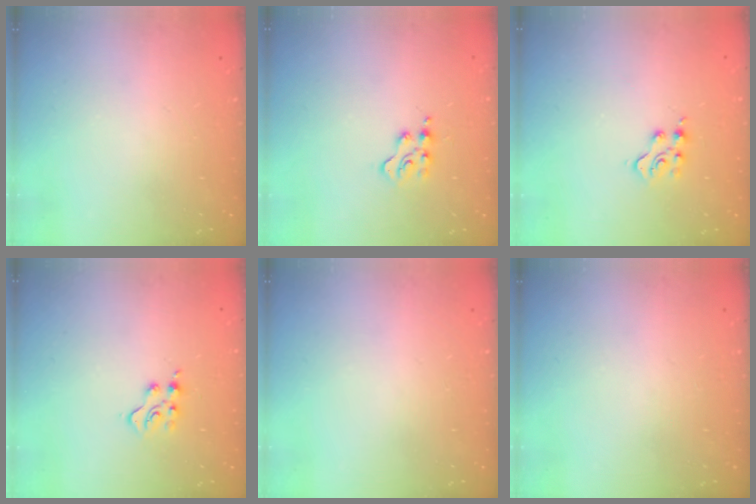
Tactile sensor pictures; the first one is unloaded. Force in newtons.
{"total": 4.1, "press": 4.1, "slide": 0.4}
{"total": 4.2, "press": 4.1, "slide": 0.5}
{"total": 4.6, "press": 4.5, "slide": 0.6}
{"total": 0.0}
{"total": 0.0}